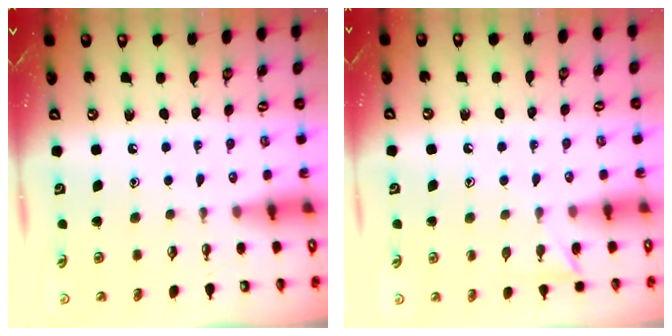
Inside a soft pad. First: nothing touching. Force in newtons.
{"total": 5.5, "press": 5.5, "slide": 0.6}